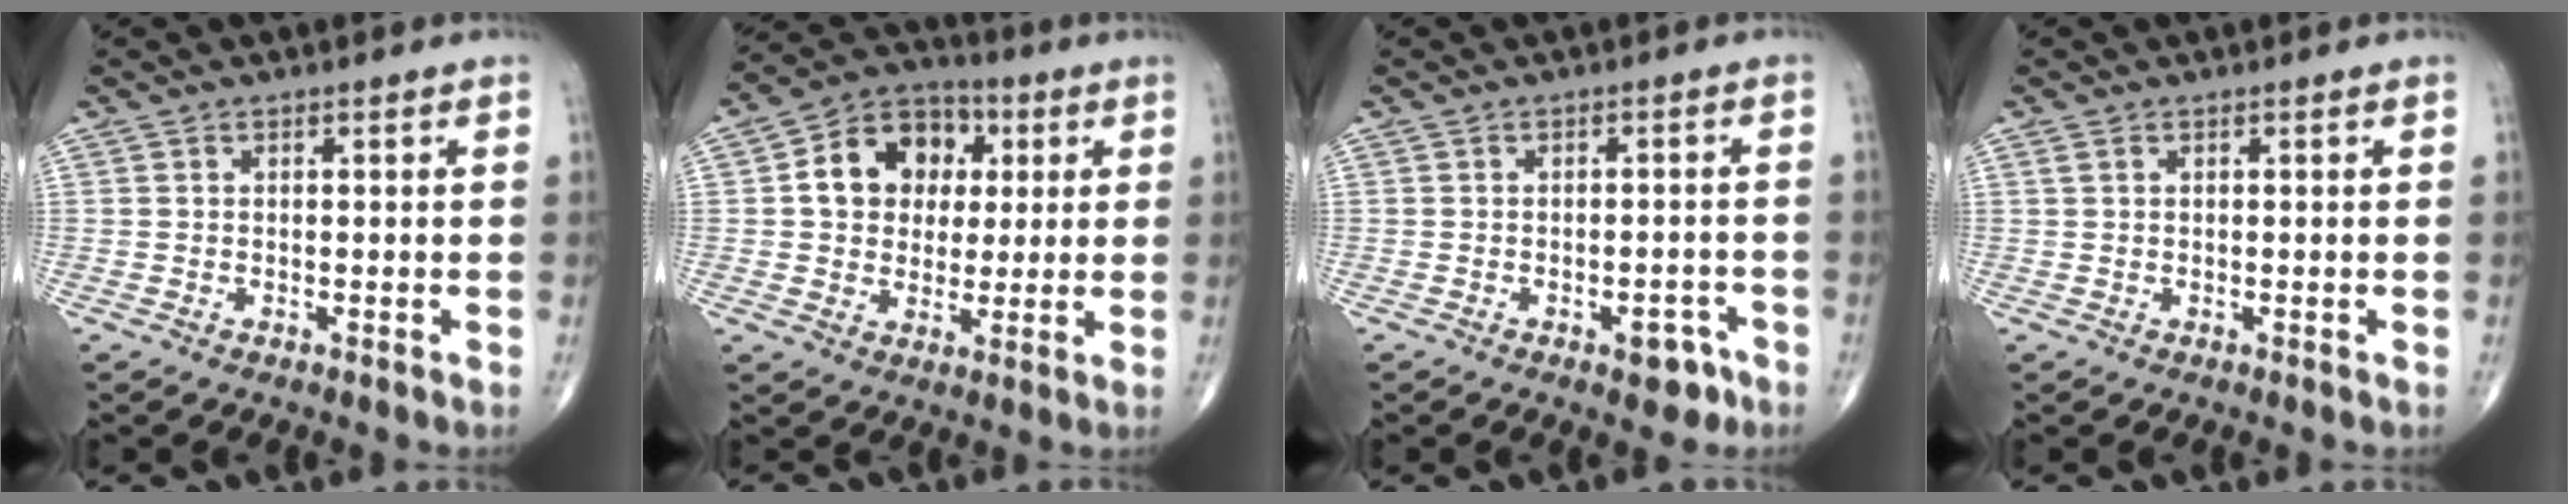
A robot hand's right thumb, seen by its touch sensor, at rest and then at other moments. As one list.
[{"total": 13.0, "force": [2.5, 10.4, 7.2], "torque": [-0.077, 0.010, 0.033]}, {"total": 4.2, "force": [-2.4, 2.1, 2.7], "torque": [-0.015, 0.015, -0.028]}, {"total": 0.7, "force": [0.4, 0.4, 0.5], "torque": [-0.013, 0.010, 0.010]}]